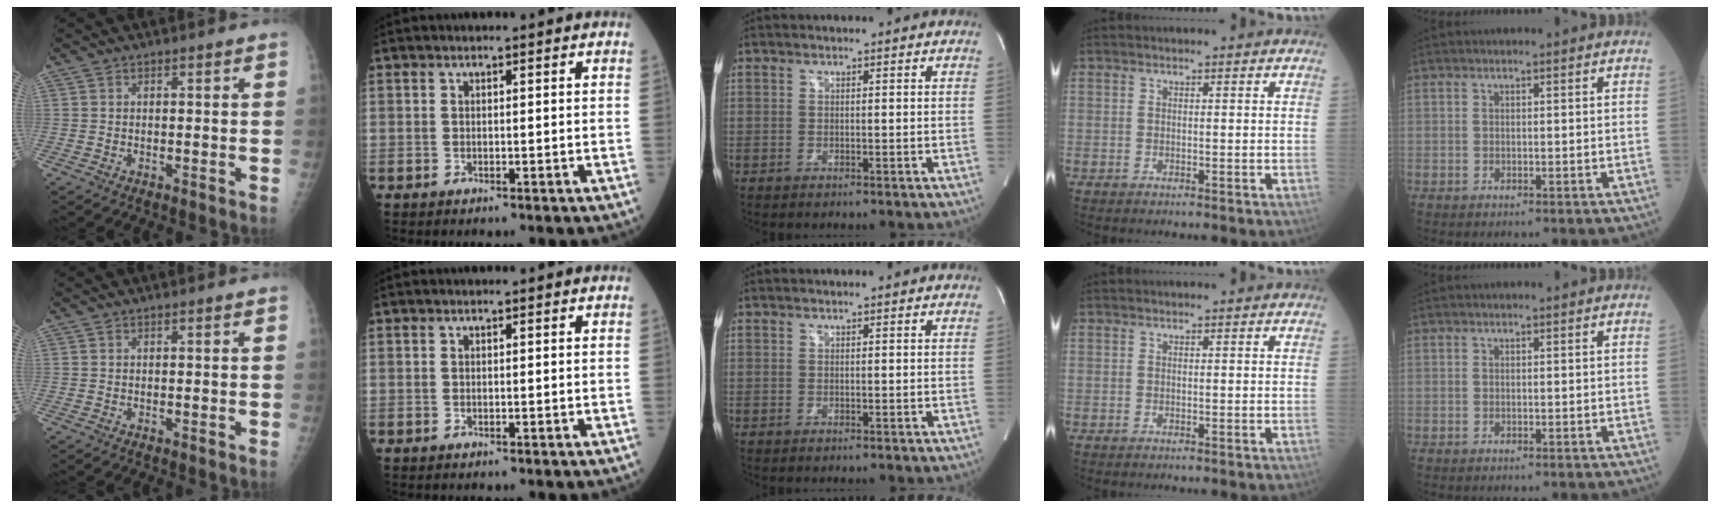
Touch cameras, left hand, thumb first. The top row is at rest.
{}